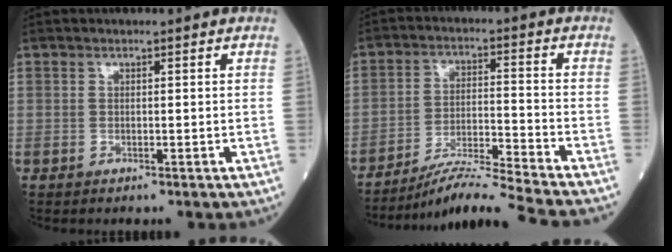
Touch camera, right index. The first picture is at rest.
{"total": 12.1, "force": [-11.0, -2.6, 4.2], "torque": [-0.063, -0.009, -0.188]}